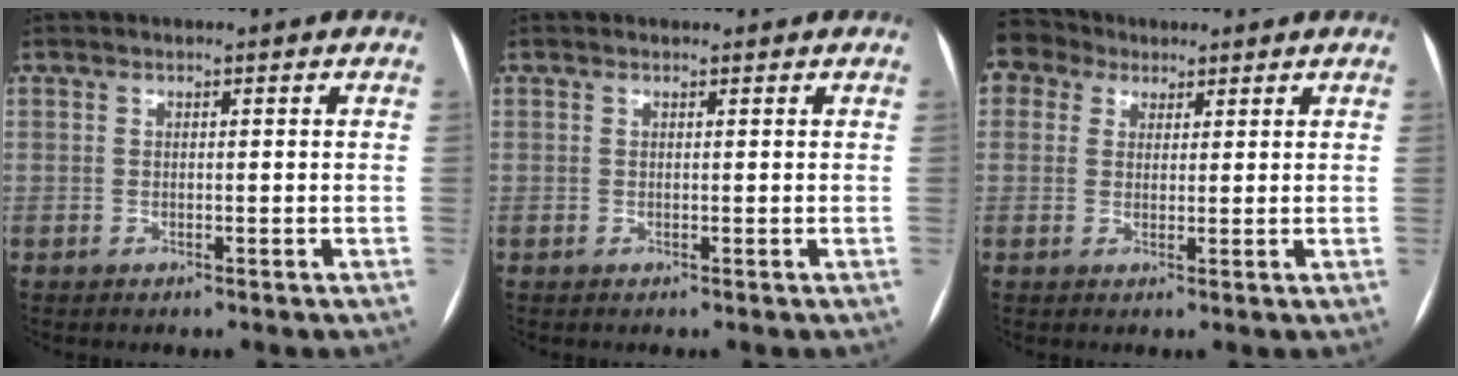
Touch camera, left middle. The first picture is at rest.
{"total": 0.6, "force": [0.5, 0.2, 0.0], "torque": [-0.005, 0.007, 0.009]}
{"total": 4.9, "force": [3.3, 3.5, 0.6], "torque": [-0.021, 0.030, 0.063]}